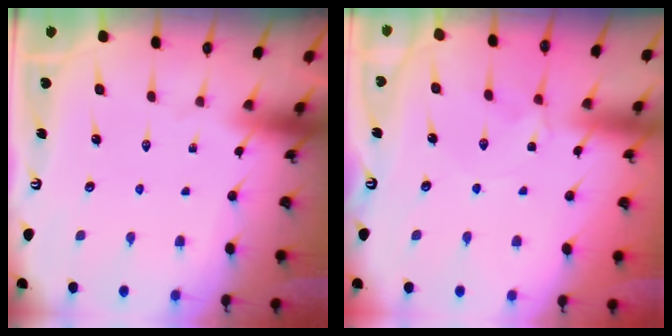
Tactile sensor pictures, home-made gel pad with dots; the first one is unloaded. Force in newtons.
{"total": 1.4, "press": 1.3, "slide": 0.3}